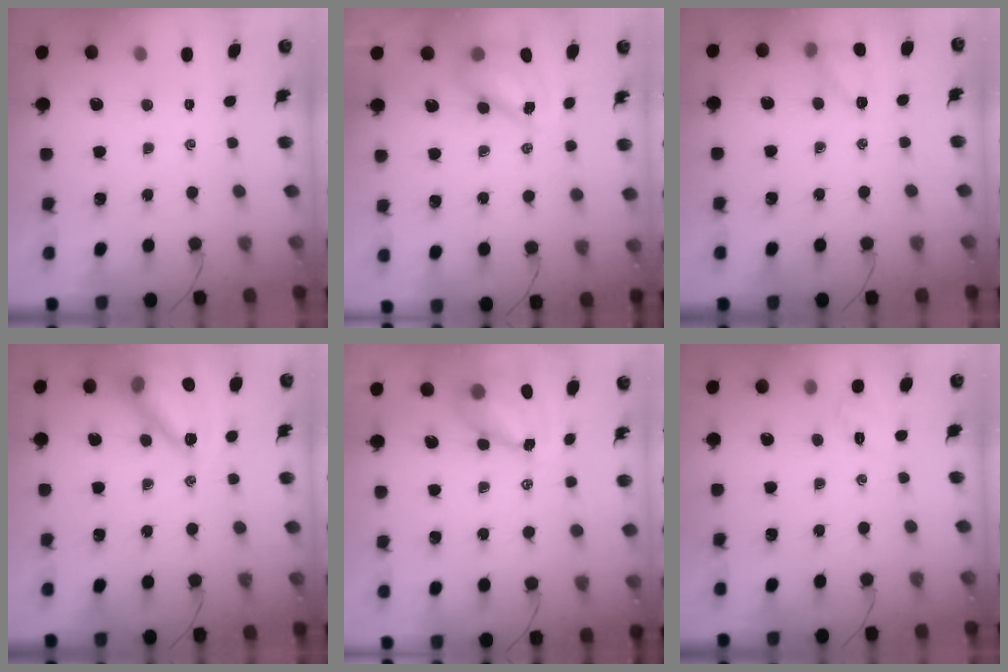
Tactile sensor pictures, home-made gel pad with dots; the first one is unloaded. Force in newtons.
{"total": 8.5, "press": 8.3, "slide": 1.8}
{"total": 9.9, "press": 9.7, "slide": 1.9}
{"total": 16.2, "press": 16.1, "slide": 1.5}
{"total": 8.4, "press": 8.2, "slide": 1.9}
{"total": 5.1, "press": 4.9, "slide": 1.4}